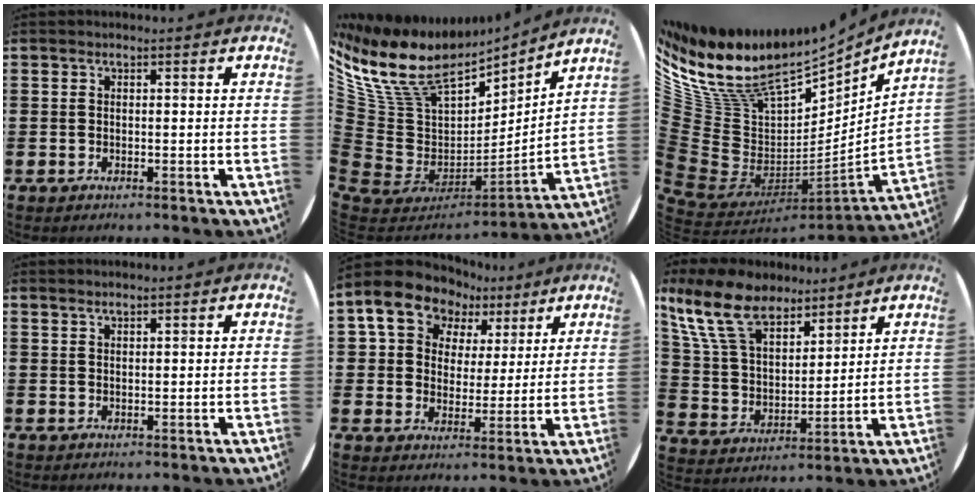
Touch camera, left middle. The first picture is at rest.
{"total": 14.1, "force": [9.5, 8.2, 6.3], "torque": [-0.193, -0.063, 0.177]}
{"total": 12.8, "force": [8.1, 8.4, 5.2], "torque": [-0.174, -0.073, 0.148]}
{"total": 0.9, "force": [0.9, -0.2, -0.2], "torque": [0.003, -0.002, 0.017]}
{"total": 9.7, "force": [6.8, 6.6, 2.3], "torque": [-0.077, -0.023, 0.124]}
{"total": 11.6, "force": [9.3, 4.9, 5.1], "torque": [-0.133, -0.024, 0.178]}